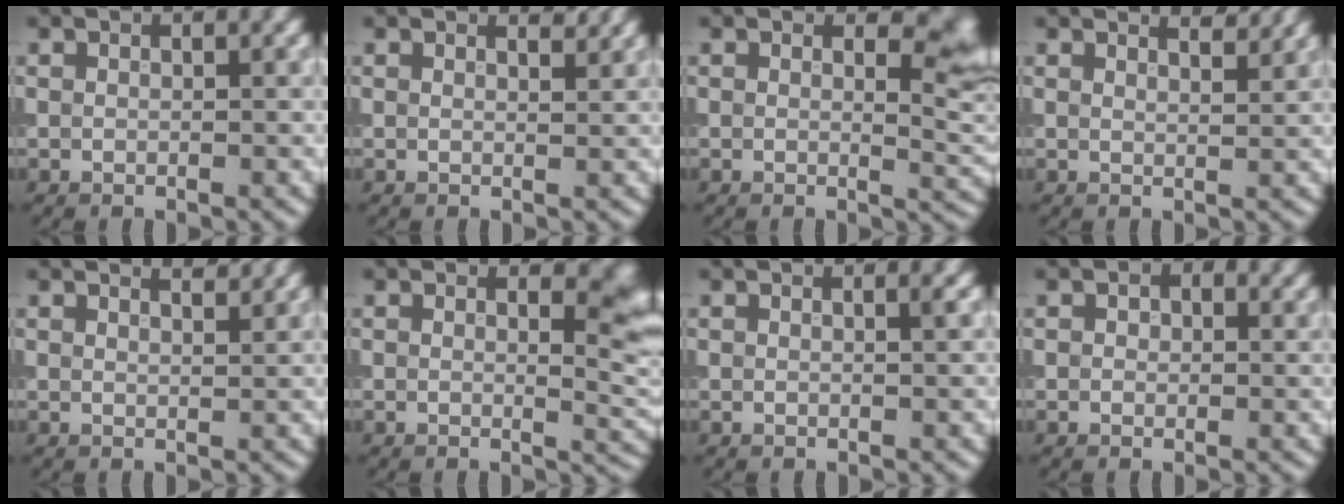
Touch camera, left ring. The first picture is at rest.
{"total": 1.3, "force": [1.2, 0.2, 0.5], "torque": [-0.005, -0.003, 0.011]}
{"total": 4.1, "force": [1.4, 1.7, 3.4], "torque": [-0.029, -0.004, 0.018]}
{"total": 2.8, "force": [2.5, 0.7, 1.1], "torque": [0.001, 0.011, 0.013]}
{"total": 2.6, "force": [2.2, 0.8, 1.2], "torque": [0.005, 0.011, 0.005]}
{"total": 3.8, "force": [1.4, 1.3, 3.3], "torque": [-0.028, -0.005, 0.017]}
{"total": 0.6, "force": [0.3, 0.2, 0.5], "torque": [0.000, -0.001, 0.002]}
{"total": 1.3, "force": [0.4, 1.0, 0.7], "torque": [-0.006, -0.003, 0.001]}